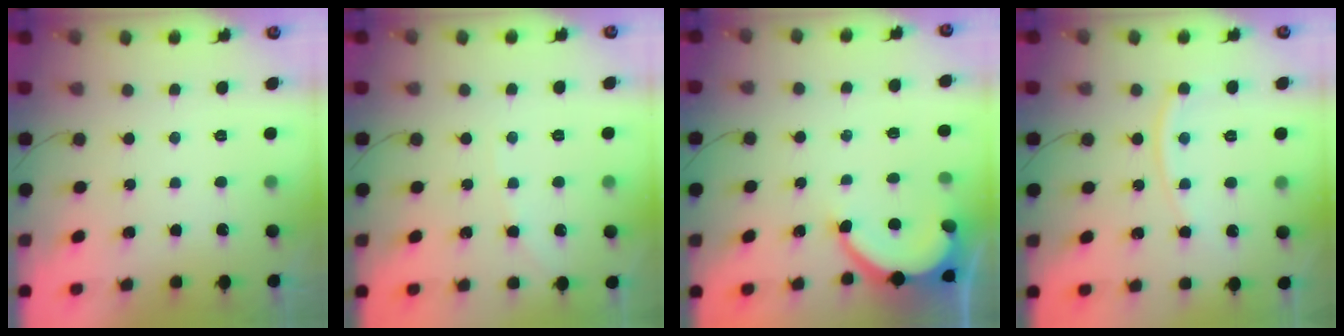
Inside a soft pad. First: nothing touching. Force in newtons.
{"total": 2.5, "press": 2.4, "slide": 0.5}
{"total": 6.9, "press": 6.9, "slide": 0.5}
{"total": 7.9, "press": 7.9, "slide": 1.0}